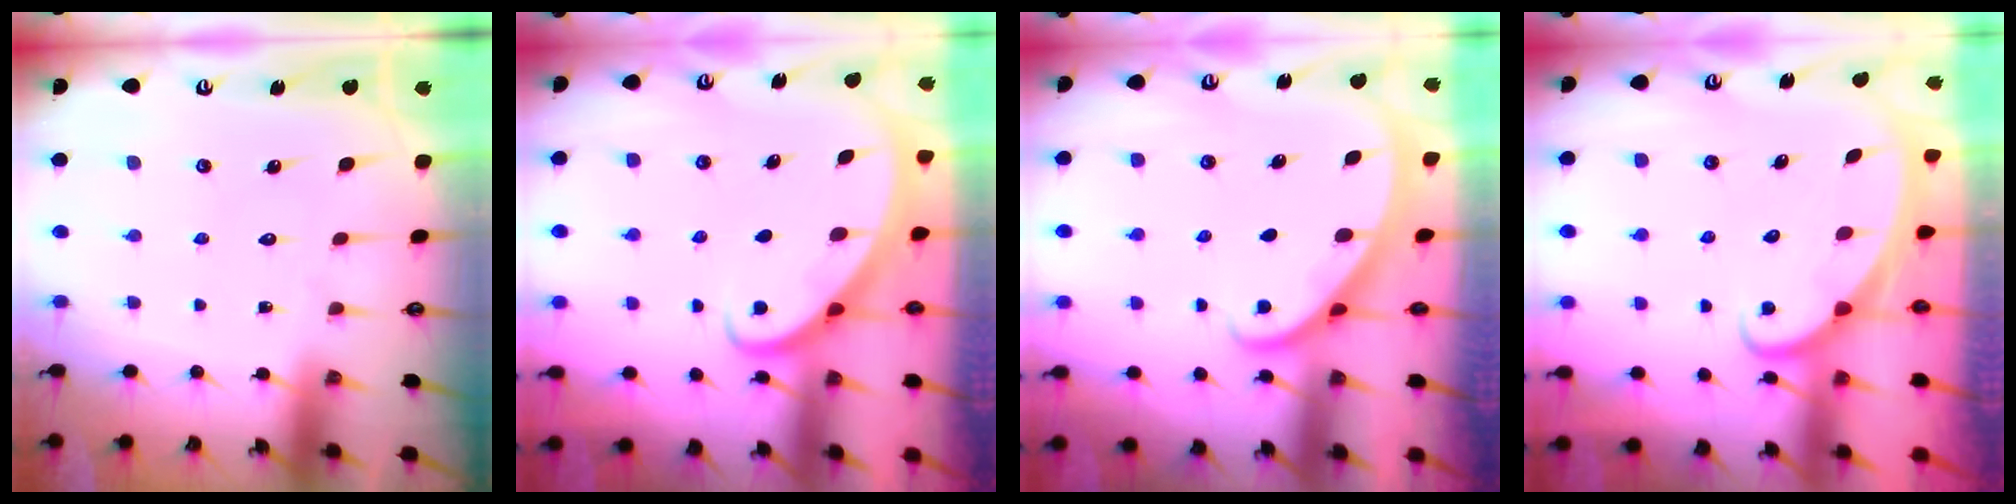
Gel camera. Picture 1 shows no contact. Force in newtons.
{"total": 3.0, "press": 3.0, "slide": 0.2}
{"total": 2.2, "press": 2.2, "slide": 0.1}
{"total": 2.4, "press": 2.4, "slide": 0.3}